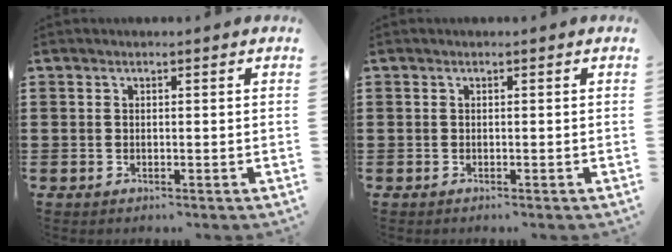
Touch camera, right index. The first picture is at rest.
{"total": 0.0}